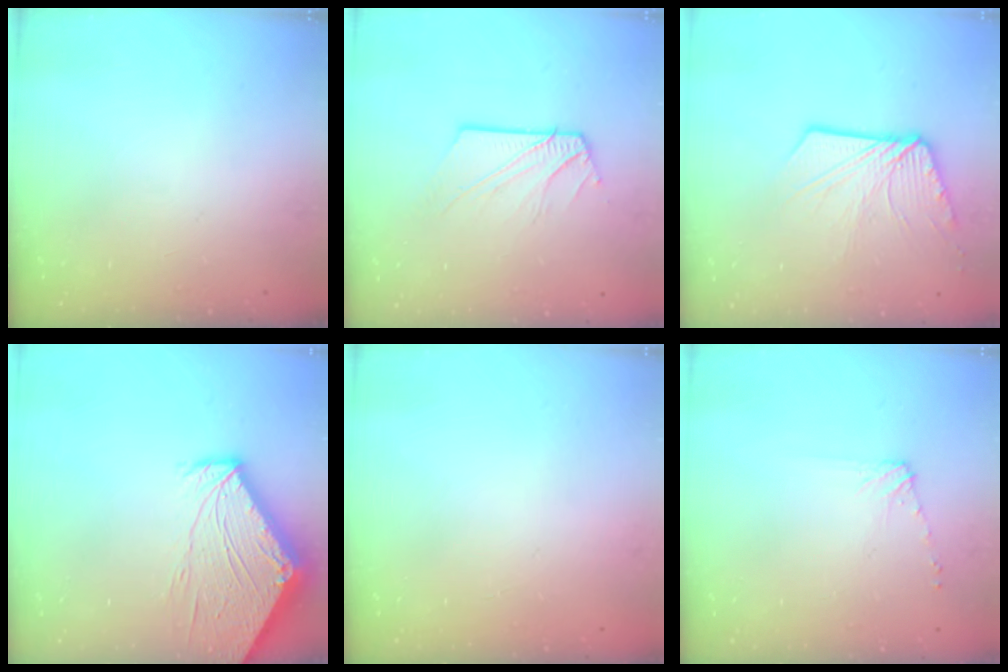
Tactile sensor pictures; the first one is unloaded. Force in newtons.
{"total": 8.2, "press": 8.1, "slide": 1.0}
{"total": 10.5, "press": 10.5, "slide": 1.2}
{"total": 10.4, "press": 10.4, "slide": 1.2}
{"total": 0.0}
{"total": 6.2, "press": 6.1, "slide": 0.8}